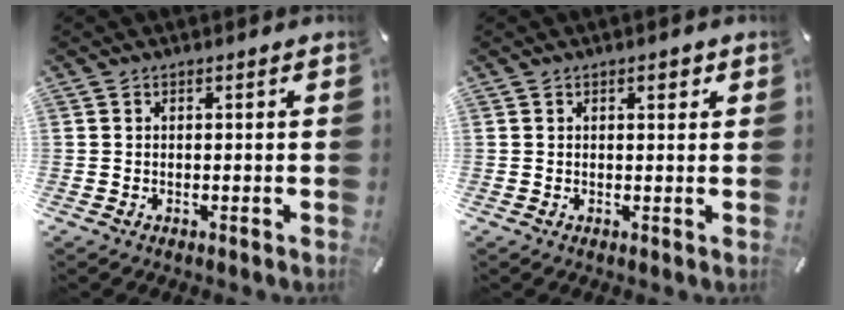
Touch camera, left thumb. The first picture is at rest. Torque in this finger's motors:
{"motor_torque": [0.23, 0.24, 0.04, -0.35, 0.09]}